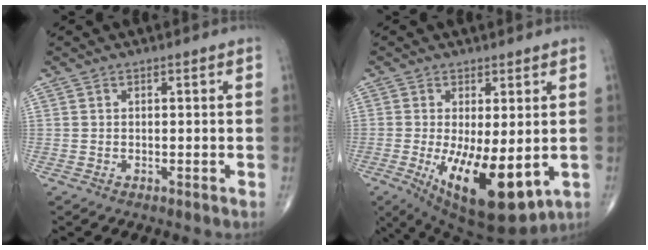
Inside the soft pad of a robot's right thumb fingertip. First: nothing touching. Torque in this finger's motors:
{"motor_torque": [0.13, 1.53, 0.23, -0.36, 0.47]}